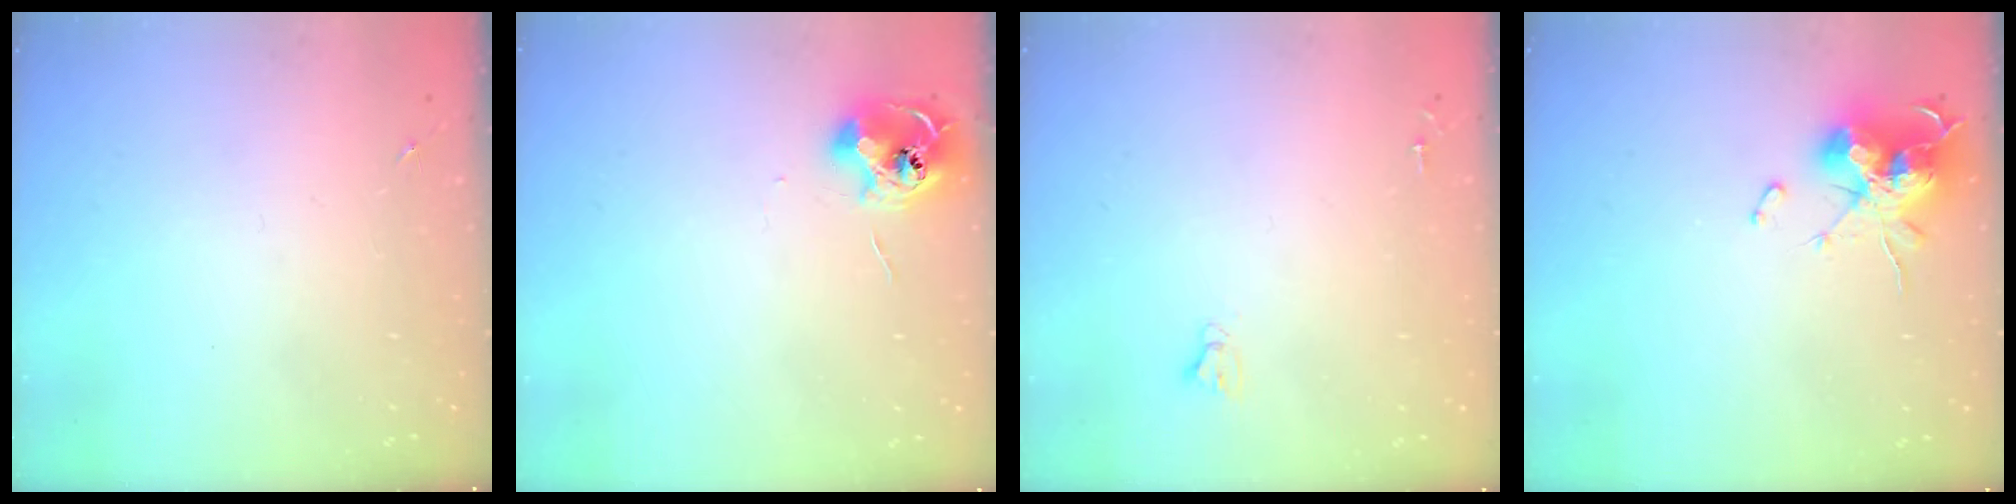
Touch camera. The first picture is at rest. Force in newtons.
{"total": 10.2, "press": 10.2, "slide": 0.4}
{"total": 2.5, "press": 2.5, "slide": 0.2}
{"total": 15.3, "press": 15.3, "slide": 0.1}